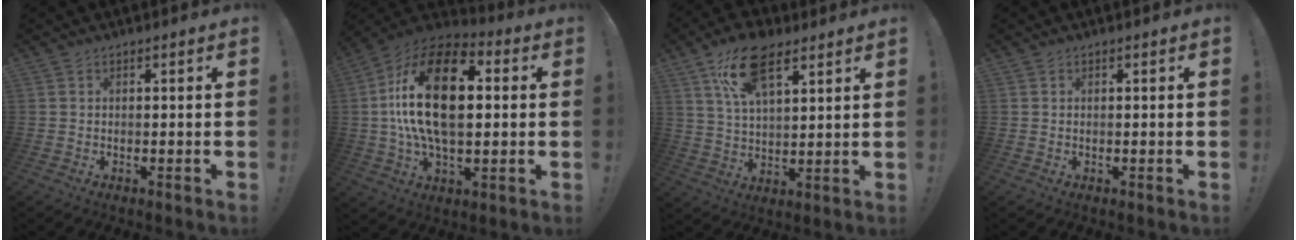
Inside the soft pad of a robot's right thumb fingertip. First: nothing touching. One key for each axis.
{"total": 25.1, "fx": 2.6, "fy": 13.5, "fz": 21.0, "tx": -0.372, "ty": 0.004, "tz": 0.036}
{"total": 15.8, "fx": 8.9, "fy": 7.6, "fz": 10.7, "tx": -0.185, "ty": -0.025, "tz": 0.160}
{"total": 0.0}